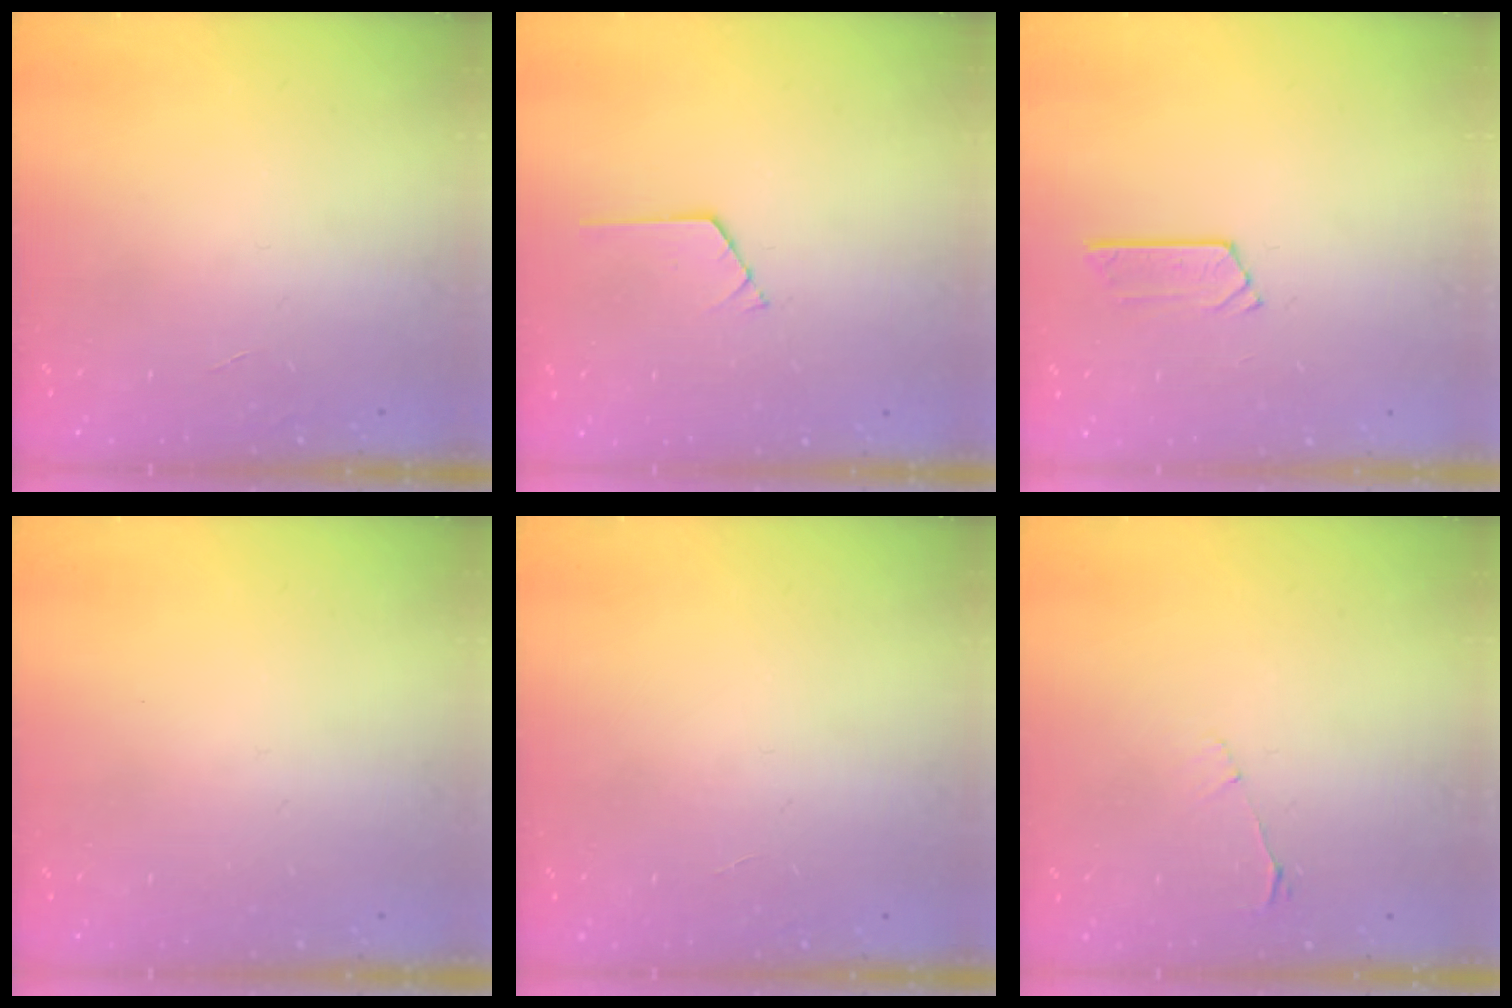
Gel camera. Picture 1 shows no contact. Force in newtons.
{"total": 0.7, "press": 0.7, "slide": 0.1}
{"total": 3.8, "press": 3.7, "slide": 0.3}
{"total": 0.0}
{"total": 0.0}
{"total": 3.2, "press": 3.1, "slide": 0.4}